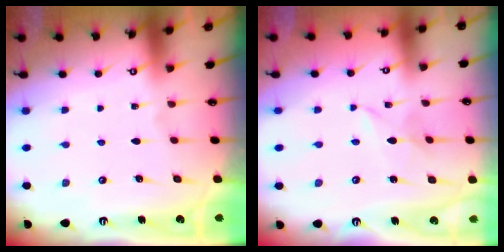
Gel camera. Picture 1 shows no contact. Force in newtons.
{"total": 1.7, "press": 1.6, "slide": 0.2}